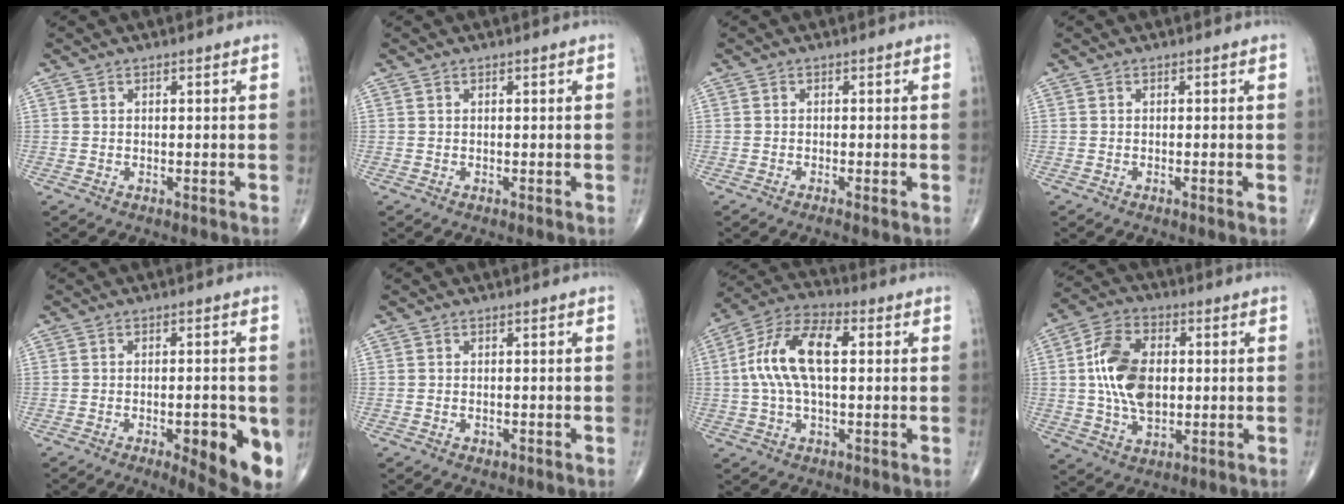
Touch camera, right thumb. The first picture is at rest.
{"total": 0.0}
{"total": 1.1, "force": [-0.6, 0.0, 0.9], "torque": [-0.025, -0.003, -0.014]}
{"total": 1.0, "force": [-0.2, 0.1, 0.9], "torque": [-0.019, -0.003, -0.004]}
{"total": 10.9, "force": [-3.1, 3.4, 9.9], "torque": [-0.117, -0.012, -0.032]}
{"total": 0.9, "force": [-0.4, 0.6, 0.5], "torque": [-0.010, 0.004, -0.004]}
{"total": 13.5, "force": [1.6, 6.5, 11.7], "torque": [-0.237, 0.032, 0.024]}
{"total": 13.6, "force": [0.8, 8.5, 10.6], "torque": [-0.184, 0.010, 0.015]}